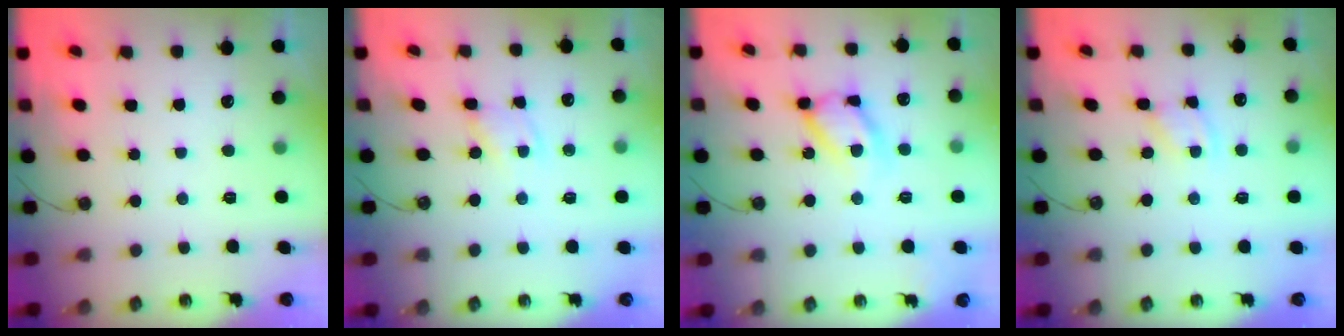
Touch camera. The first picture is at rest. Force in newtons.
{"total": 2.7, "press": 2.7, "slide": 0.2}
{"total": 14.7, "press": 14.7, "slide": 1.2}
{"total": 1.9, "press": 1.9, "slide": 0.3}